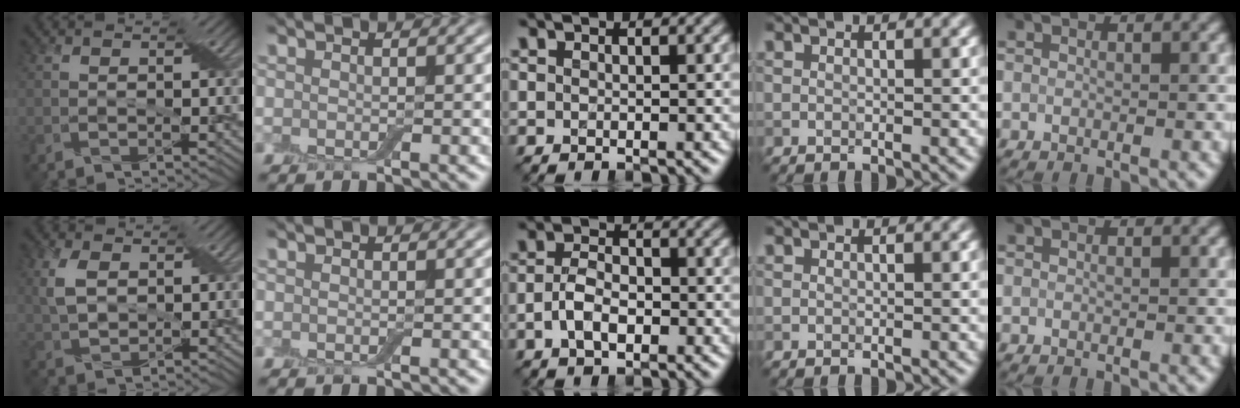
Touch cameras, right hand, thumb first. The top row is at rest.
{"thumb": {"total": 4.4, "force": [1.3, 2.7, 3.2], "torque": [-0.085, 0.006, 0.027]}, "middle": {"total": 3.2, "force": [-0.9, 1.9, 2.4], "torque": [-0.047, 0.000, -0.020]}}